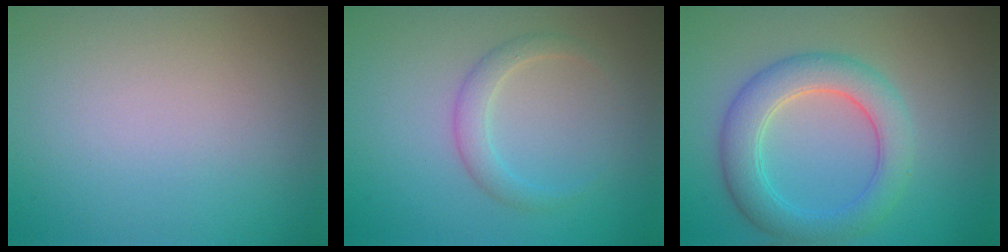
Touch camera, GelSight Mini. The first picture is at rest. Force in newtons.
{"total": 2.0, "press": 2.0, "slide": 0.1}
{"total": 5.1, "press": 5.1, "slide": 0.2}